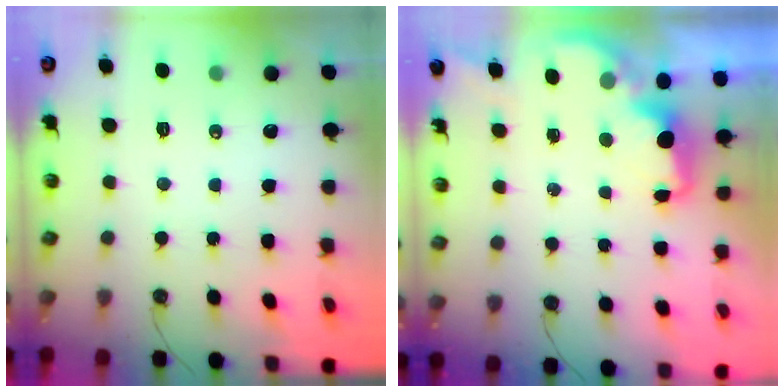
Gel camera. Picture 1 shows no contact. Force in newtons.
{"total": 2.0, "press": 1.9, "slide": 0.7}